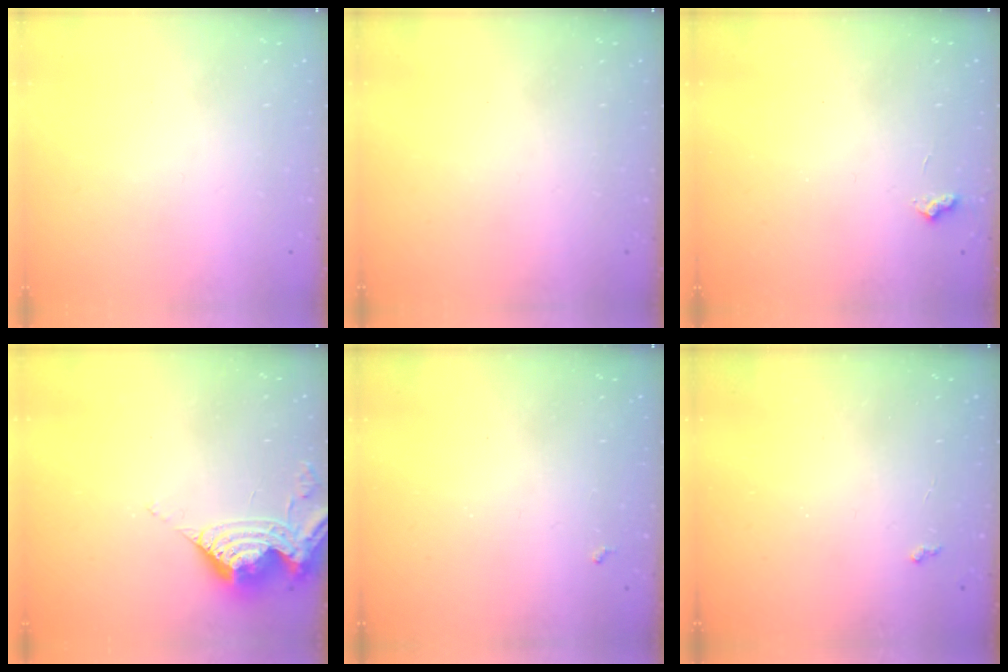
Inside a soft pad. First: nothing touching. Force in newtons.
{"total": 0.0}
{"total": 3.2, "press": 3.2, "slide": 0.6}
{"total": 10.3, "press": 10.2, "slide": 1.2}
{"total": 1.9, "press": 1.9, "slide": 0.4}
{"total": 2.5, "press": 2.4, "slide": 0.4}